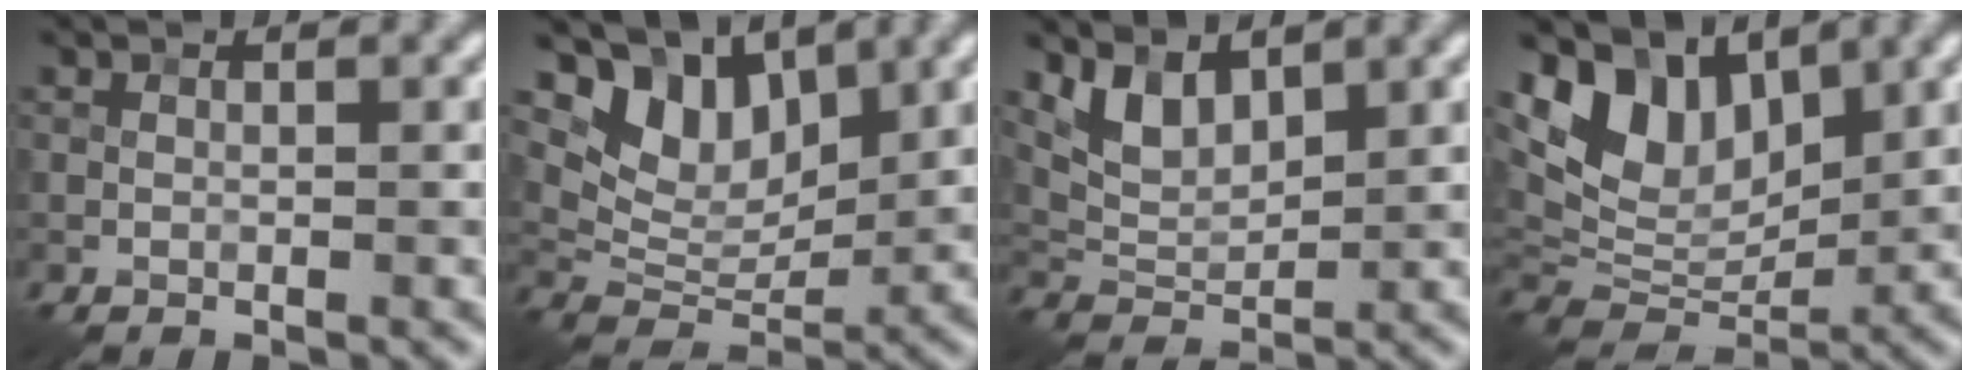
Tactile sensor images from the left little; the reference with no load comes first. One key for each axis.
{"total": 6.7, "fx": 4.1, "fy": 3.9, "fz": 3.6, "tx": -0.064, "ty": -0.009, "tz": 0.071}
{"total": 3.7, "fx": 2.3, "fy": 1.8, "fz": 2.2, "tx": -0.051, "ty": -0.010, "tz": 0.049}
{"total": 7.9, "fx": 4.2, "fy": 4.9, "fz": 4.5, "tx": -0.086, "ty": -0.004, "tz": 0.073}